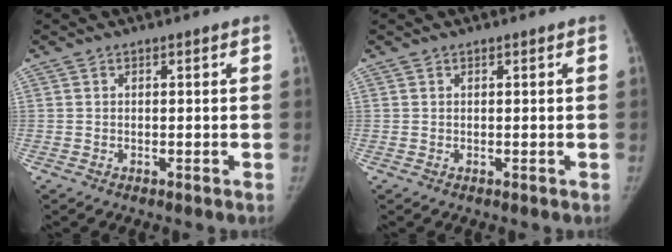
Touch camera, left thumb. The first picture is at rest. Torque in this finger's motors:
{"motor_torque": [0.08, -0.02, 0.18, -0.17, 0.03]}